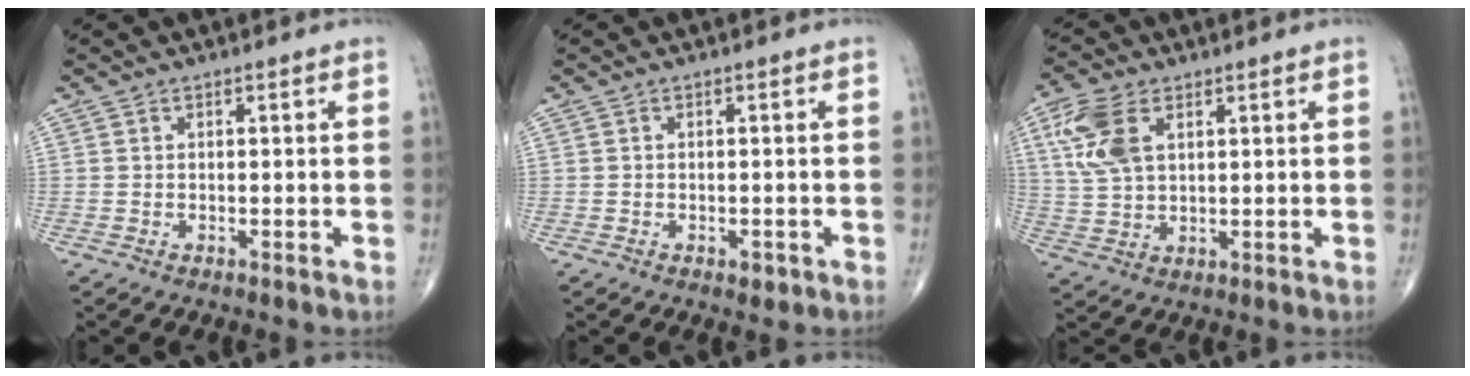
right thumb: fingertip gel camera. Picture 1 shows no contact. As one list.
[{"total": 1.5, "force": [-0.7, 0.9, 1.0], "torque": [-0.009, 0.002, -0.008]}, {"total": 9.4, "force": [3.5, 5.3, 6.9], "torque": [-0.156, 0.000, 0.072]}]